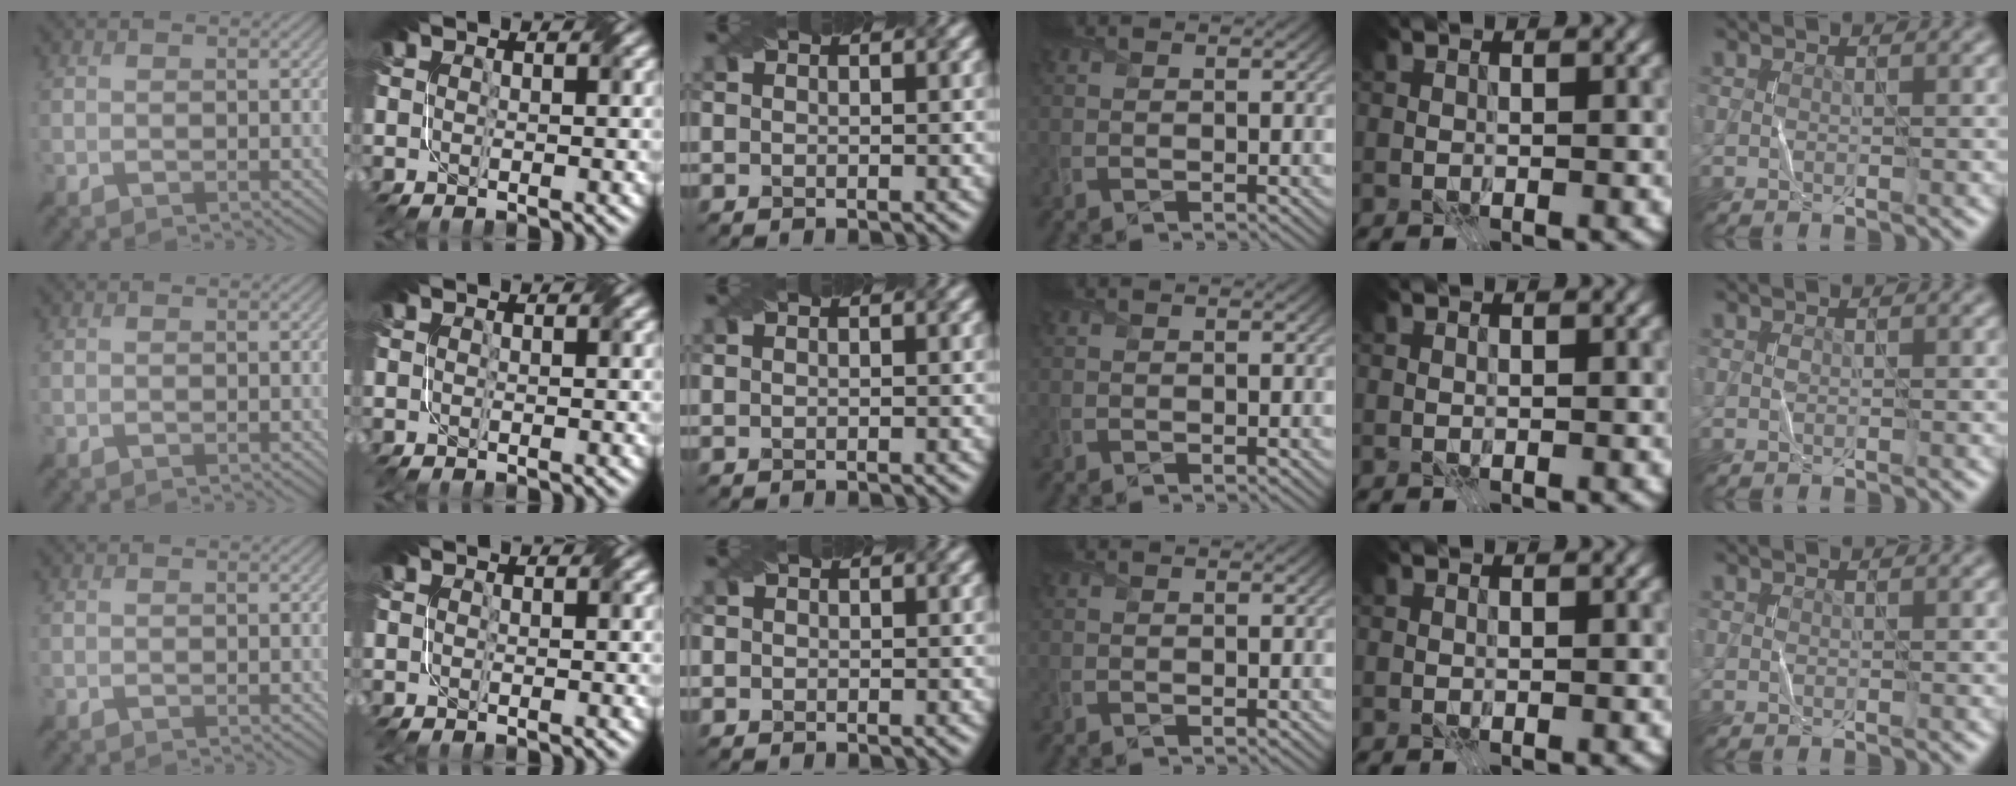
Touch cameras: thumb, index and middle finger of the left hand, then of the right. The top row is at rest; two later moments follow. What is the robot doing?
{"motion": "fold", "object": "file"}